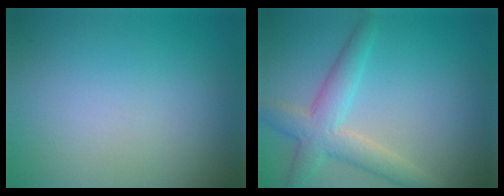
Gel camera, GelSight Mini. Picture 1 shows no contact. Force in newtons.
{"total": 4.3, "press": 4.3, "slide": 0.2}